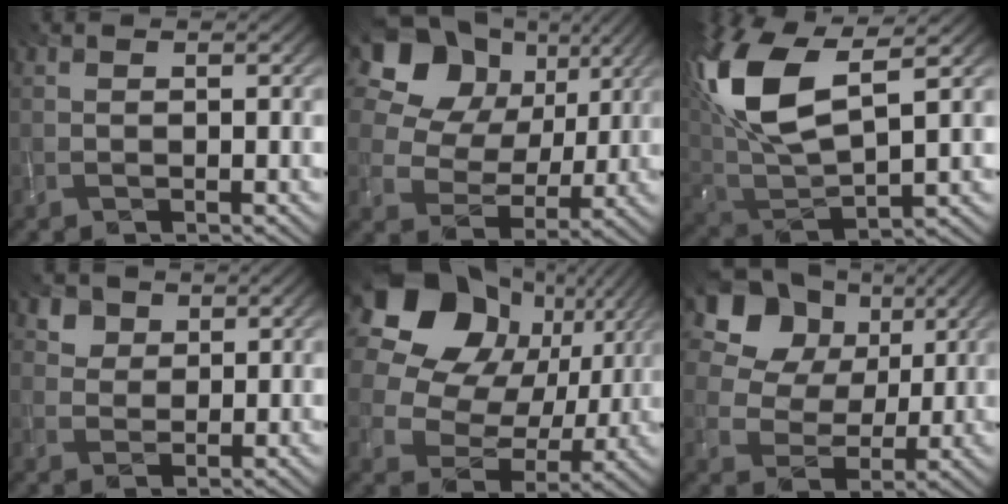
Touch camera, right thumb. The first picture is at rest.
{"total": 16.9, "force": [8.3, 12.2, 8.4], "torque": [-0.243, 0.070, 0.165]}
{"total": 14.4, "force": [5.3, 6.3, 11.8], "torque": [-0.288, 0.020, 0.110]}
{"total": 4.1, "force": [2.4, 3.0, 1.4], "torque": [-0.046, -0.010, 0.054]}
{"total": 21.8, "force": [8.7, 16.5, 11.3], "torque": [-0.295, 0.065, 0.165]}
{"total": 14.7, "force": [7.3, 10.6, 7.0], "torque": [-0.205, 0.052, 0.159]}